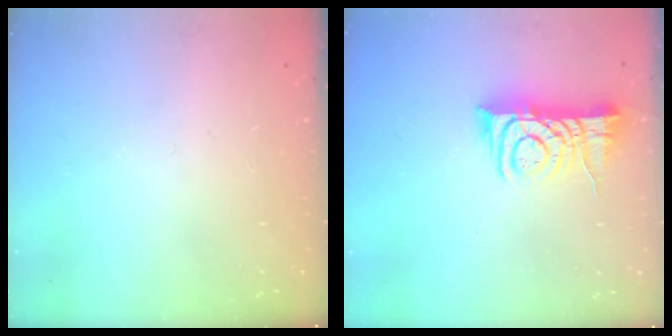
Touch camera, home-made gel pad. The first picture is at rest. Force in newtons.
{"total": 9.4, "press": 9.4, "slide": 1.2}